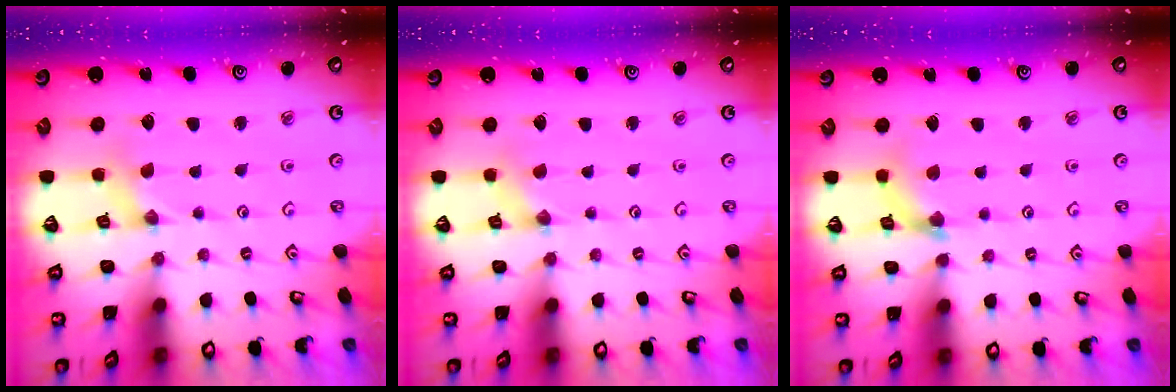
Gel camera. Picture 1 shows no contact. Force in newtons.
{"total": 0.0}
{"total": 5.6, "press": 5.6, "slide": 0.4}